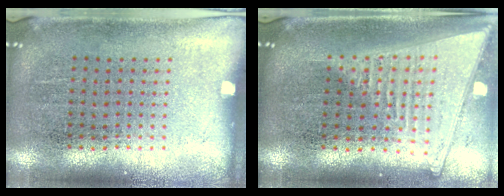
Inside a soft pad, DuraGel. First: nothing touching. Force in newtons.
{"total": 2.0, "press": 1.7, "slide": 1.0}